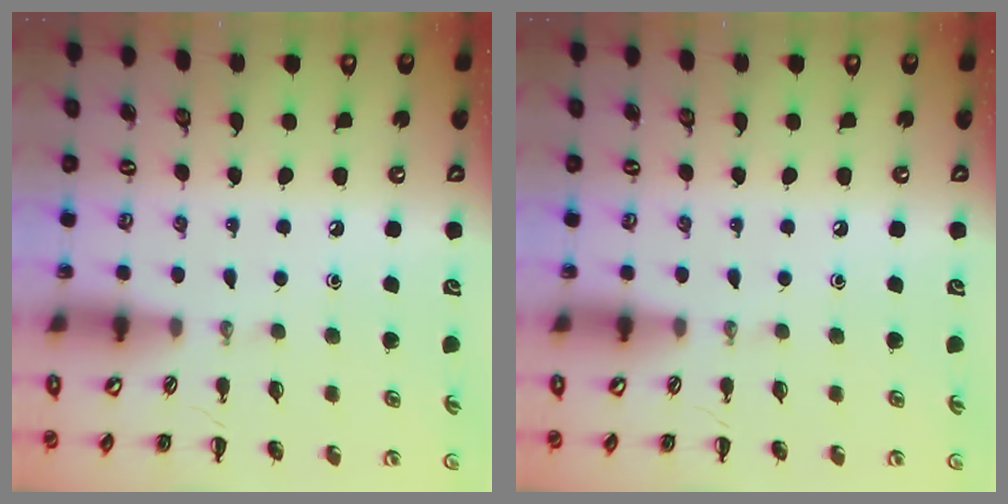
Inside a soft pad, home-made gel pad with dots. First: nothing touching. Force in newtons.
{"total": 0.0}